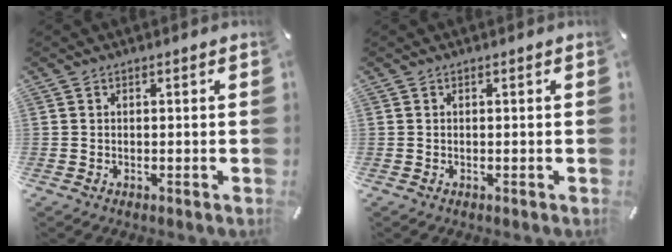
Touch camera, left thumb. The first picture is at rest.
{"total": 0.0}